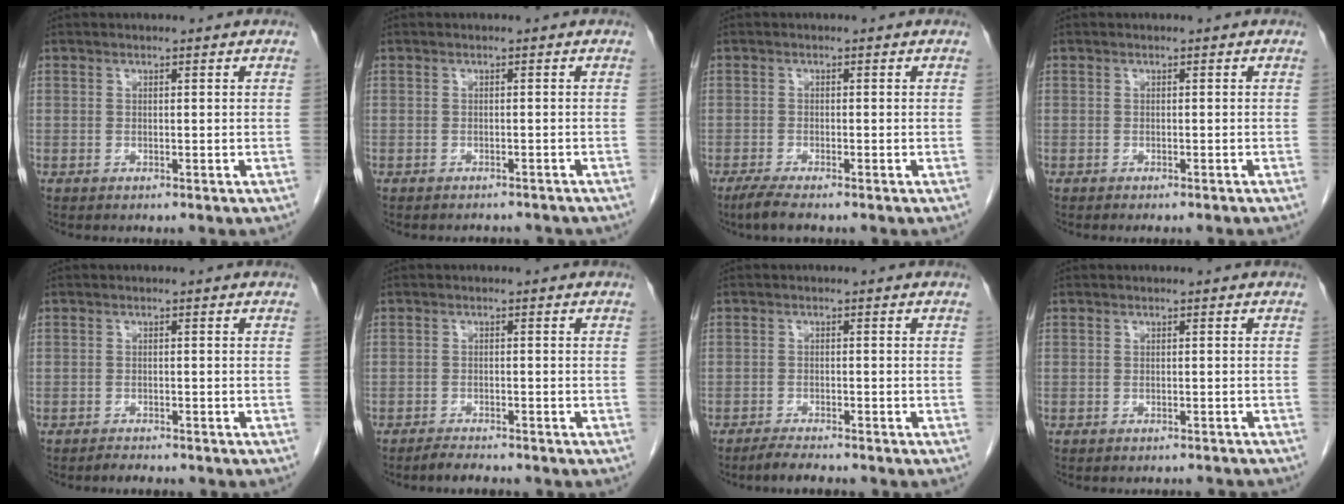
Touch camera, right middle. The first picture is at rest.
{"total": 4.4, "force": [-4.1, 1.4, 1.0], "torque": [-0.010, -0.003, -0.044]}
{"total": 3.1, "force": [-2.4, 0.2, 1.9], "torque": [-0.043, -0.009, -0.045]}
{"total": 2.9, "force": [-2.7, 0.0, 1.3], "torque": [-0.016, -0.002, -0.033]}
{"total": 2.0, "force": [-1.9, 0.3, 0.5], "torque": [-0.013, -0.006, -0.026]}
{"total": 2.9, "force": [-2.7, 0.4, 1.0], "torque": [-0.021, -0.009, -0.044]}
{"total": 3.8, "force": [-3.4, 0.2, 1.6], "torque": [-0.029, -0.012, -0.057]}
{"total": 4.2, "force": [-4.1, 0.6, 0.8], "torque": [-0.009, -0.006, -0.045]}